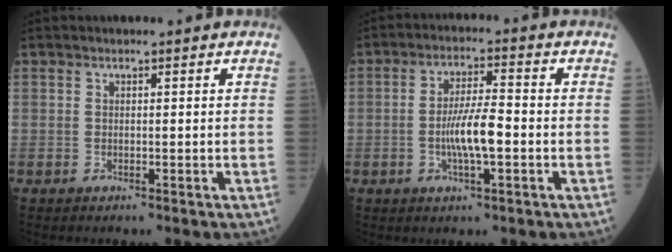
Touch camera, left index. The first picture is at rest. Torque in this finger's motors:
{"motor_torque": [1.23, 0.25, 0.69, 0.19]}